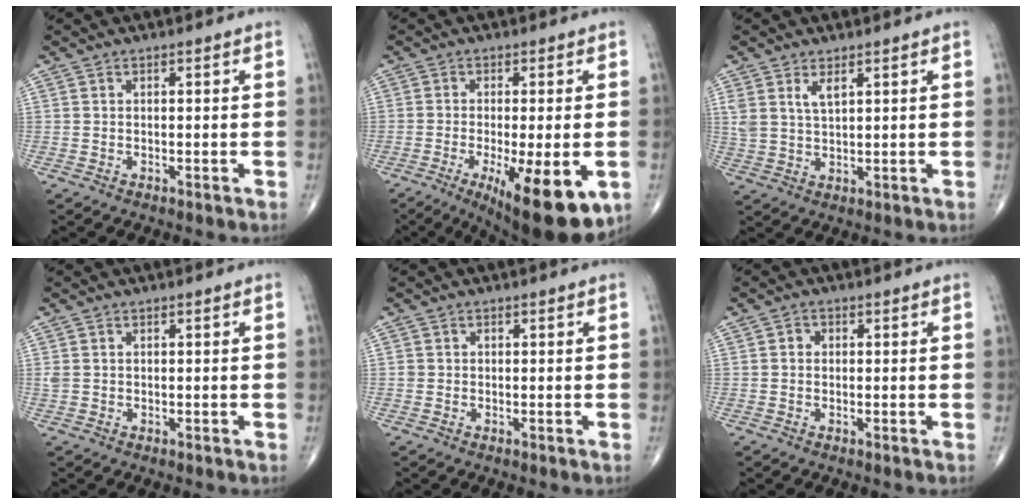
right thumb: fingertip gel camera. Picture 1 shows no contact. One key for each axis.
{"total": 15.9, "fx": -5.7, "fy": 4.7, "fz": 14.1, "tx": -0.182, "ty": -0.018, "tz": -0.073}
{"total": 3.8, "fx": 2.1, "fy": 1.5, "fz": 2.8, "tx": -0.055, "ty": -0.009, "tz": 0.047}
{"total": 1.0, "fx": 0.1, "fy": 0.8, "fz": 0.6, "tx": -0.017, "ty": 0.003, "tz": 0.006}
{"total": 0.7, "fx": 0.0, "fy": 0.7, "fz": 0.2, "tx": 0.002, "ty": 0.002, "tz": 0.000}
{"total": 1.4, "fx": 0.1, "fy": 1.3, "fz": 0.6, "tx": -0.004, "ty": 0.005, "tz": -0.001}